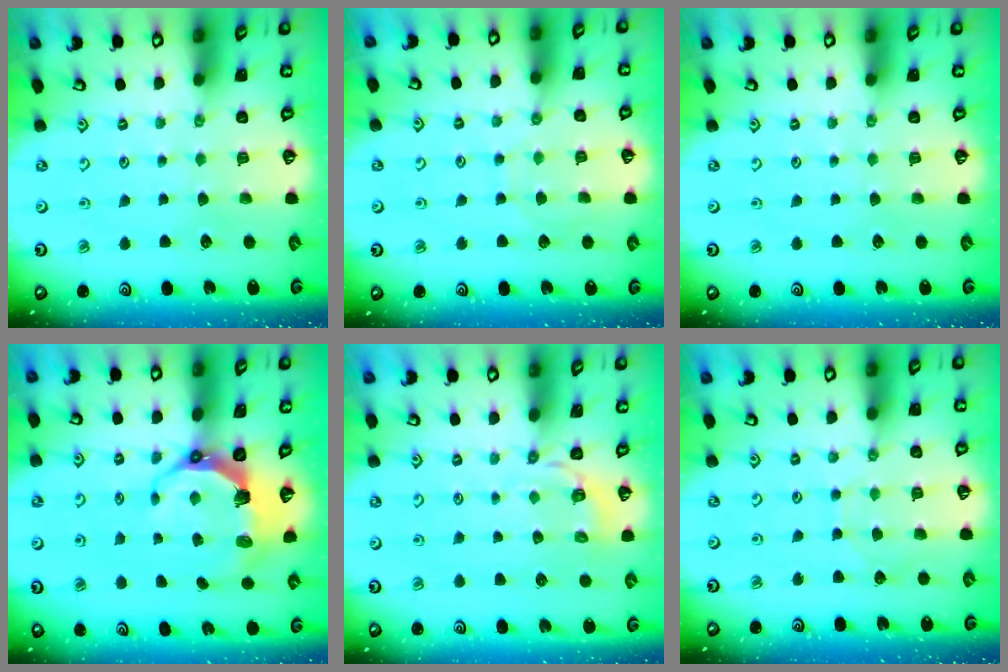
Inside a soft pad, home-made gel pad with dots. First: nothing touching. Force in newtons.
{"total": 5.9, "press": 5.9, "slide": 0.7}
{"total": 0.0}
{"total": 8.7, "press": 7.0, "slide": 5.2}
{"total": 3.5, "press": 2.6, "slide": 2.4}
{"total": 5.4, "press": 5.4, "slide": 0.6}